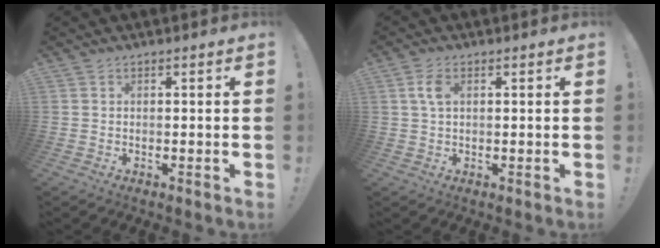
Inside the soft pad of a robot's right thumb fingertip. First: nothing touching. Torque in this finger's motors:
{"motor_torque": [0.09, 0.03, 0.37, 0.09, -0.03]}